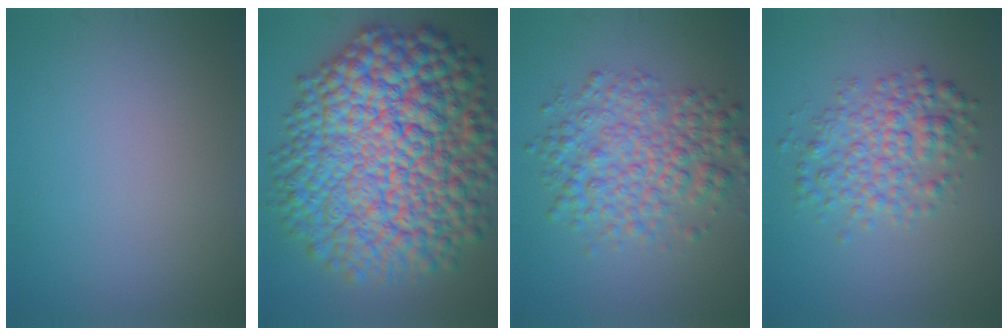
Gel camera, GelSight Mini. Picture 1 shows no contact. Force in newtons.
{"total": 18.0, "press": 18.0, "slide": 0.3}
{"total": 5.9, "press": 5.9, "slide": 0.0}
{"total": 4.5, "press": 4.5, "slide": 0.1}